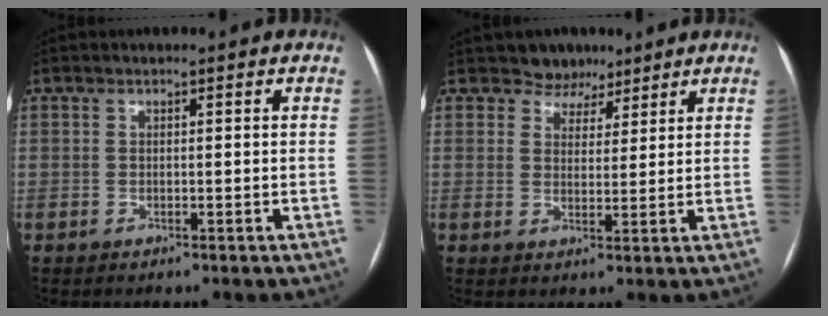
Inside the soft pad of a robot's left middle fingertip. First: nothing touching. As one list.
[{"total": 4.3, "force": [3.3, 2.6, -0.1], "torque": [0.010, 0.001, 0.049]}]